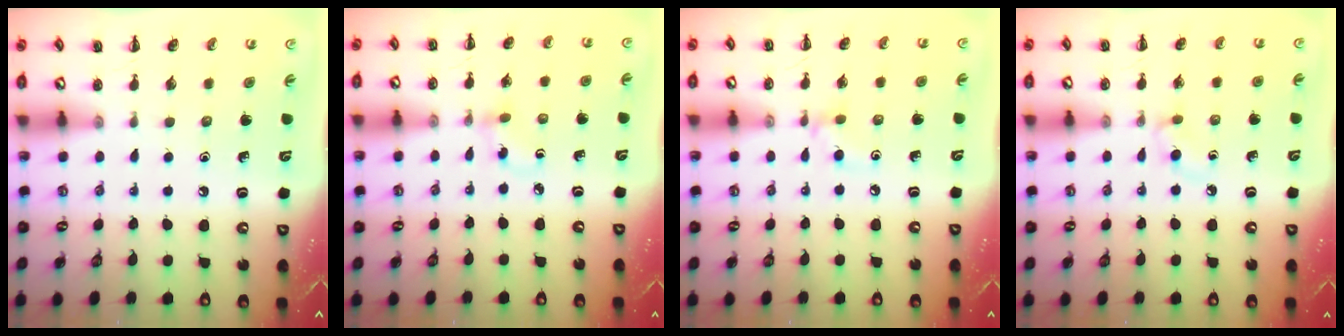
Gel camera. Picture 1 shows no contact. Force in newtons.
{"total": 1.6, "press": 1.4, "slide": 0.7}
{"total": 4.7, "press": 4.5, "slide": 1.4}
{"total": 2.4, "press": 2.1, "slide": 1.1}